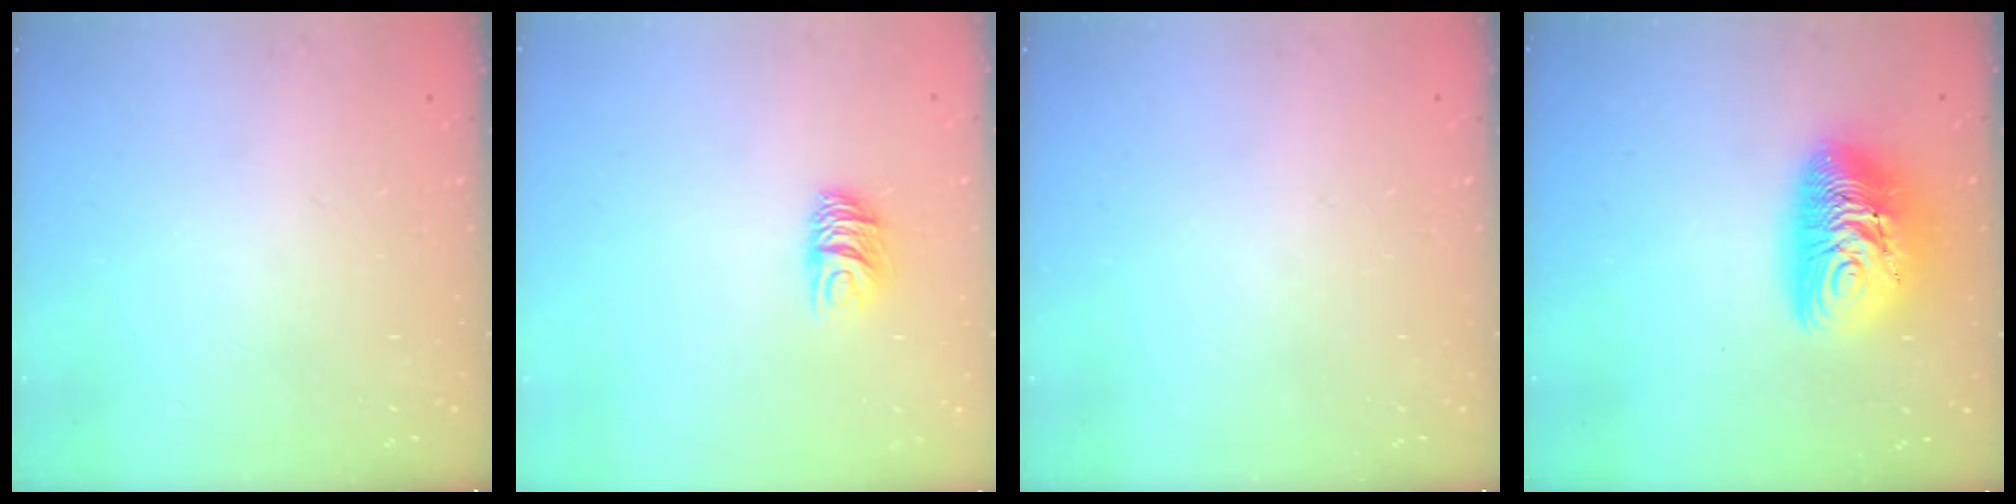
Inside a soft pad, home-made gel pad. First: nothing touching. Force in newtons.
{"total": 6.7, "press": 6.7, "slide": 0.7}
{"total": 0.0}
{"total": 14.4, "press": 14.3, "slide": 1.2}